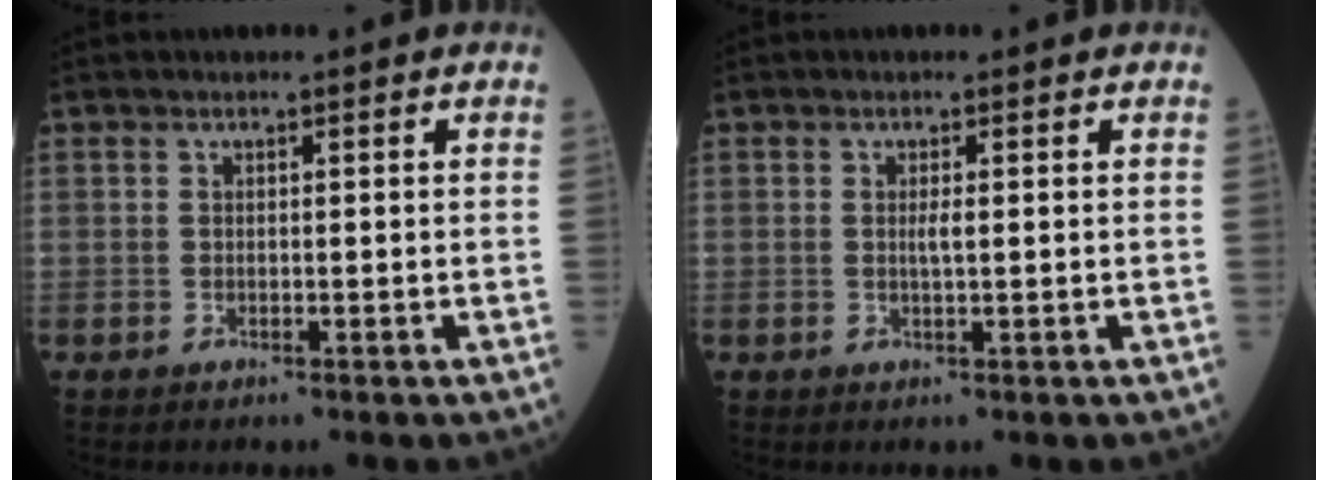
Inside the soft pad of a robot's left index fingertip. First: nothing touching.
{"total": 1.2, "force": [0.3, 0.1, 1.2], "torque": [-0.028, 0.000, 0.004]}